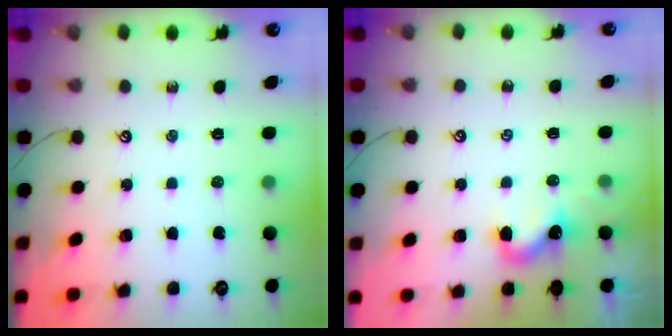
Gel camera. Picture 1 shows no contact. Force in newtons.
{"total": 3.7, "press": 3.7, "slide": 0.4}